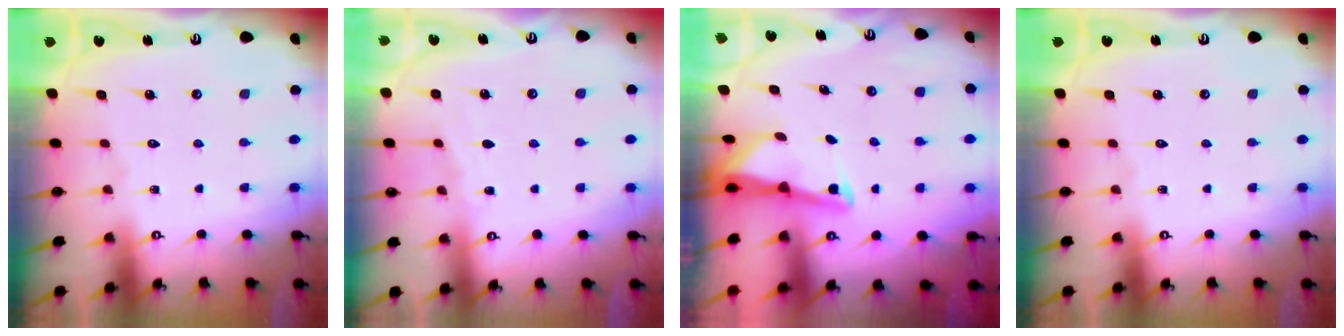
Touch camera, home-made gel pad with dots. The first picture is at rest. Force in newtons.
{"total": 3.0, "press": 3.0, "slide": 0.4}
{"total": 2.9, "press": 2.9, "slide": 0.3}
{"total": 0.0}